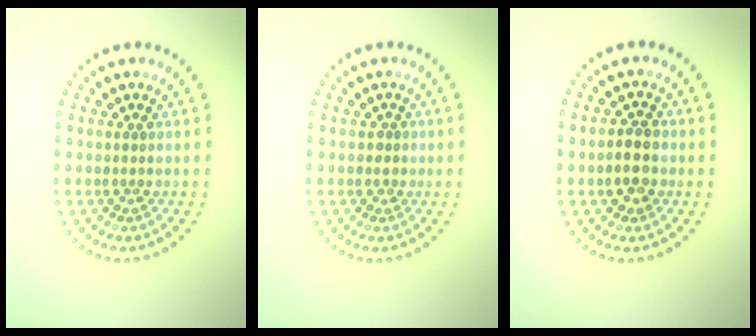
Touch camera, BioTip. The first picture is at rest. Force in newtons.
{"total": 0.6, "press": 0.3, "slide": 0.5}
{"total": 2.4, "press": 2.4, "slide": 0.4}